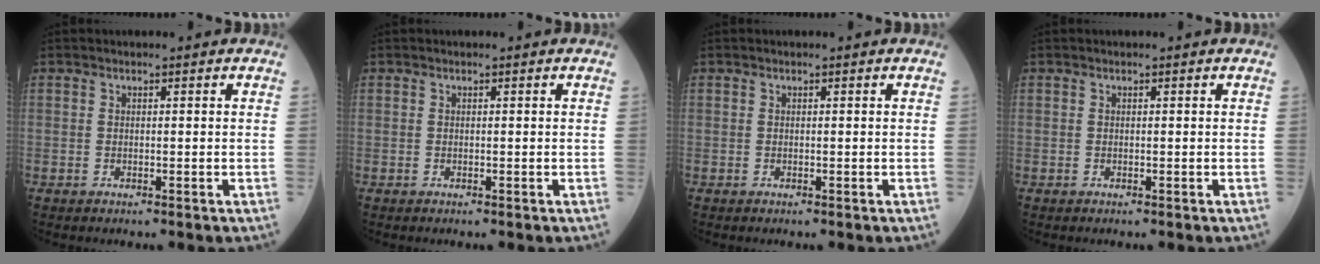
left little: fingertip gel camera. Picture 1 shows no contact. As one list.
[{"total": 0.0}, {"total": 0.0}, {"total": 0.0}]